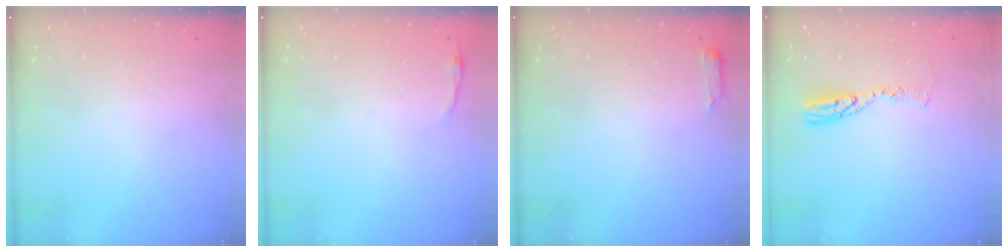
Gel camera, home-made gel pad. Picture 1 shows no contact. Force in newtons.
{"total": 2.8, "press": 2.8, "slide": 0.6}
{"total": 2.9, "press": 2.8, "slide": 0.6}
{"total": 8.2, "press": 8.1, "slide": 0.7}